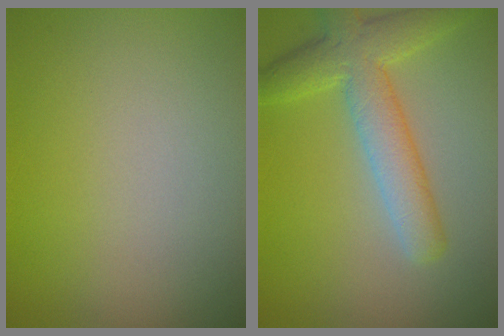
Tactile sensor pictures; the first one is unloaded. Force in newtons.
{"total": 5.2, "press": 5.2, "slide": 0.2}